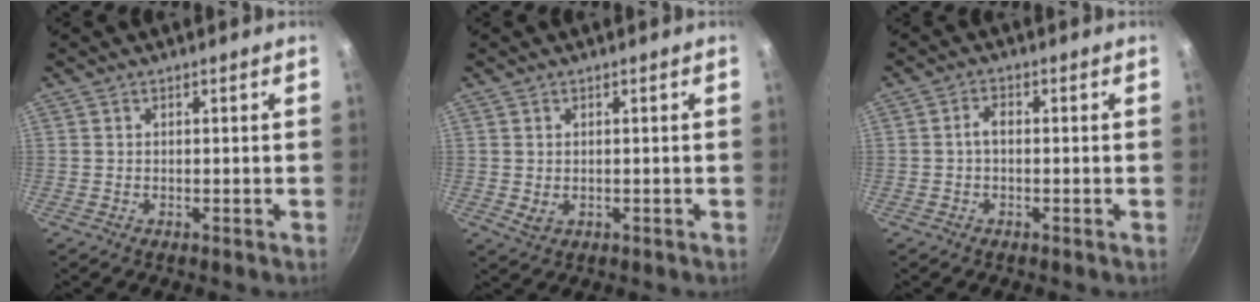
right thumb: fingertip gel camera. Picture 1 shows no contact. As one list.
[{"total": 1.9, "force": [0.1, 1.3, 1.3], "torque": [-0.021, -0.004, 0.005]}, {"total": 2.2, "force": [-0.3, 1.3, 1.7], "torque": [-0.028, 0.012, -0.008]}]